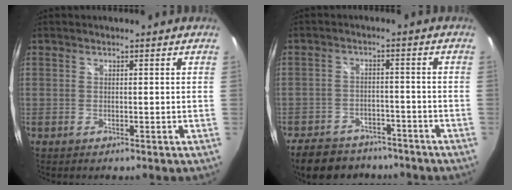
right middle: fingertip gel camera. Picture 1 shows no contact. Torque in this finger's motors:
{"motor_torque": [0.18, -0.19, 0.05, 0.04]}